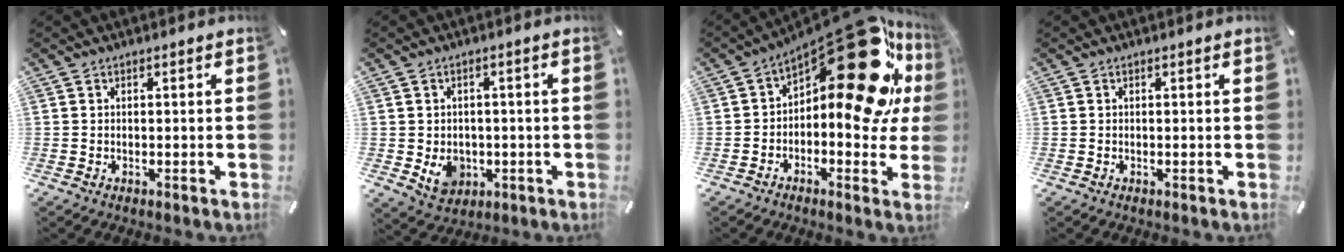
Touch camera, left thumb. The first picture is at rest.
{"total": 6.3, "force": [-1.2, 5.4, 3.0], "torque": [-0.041, 0.003, -0.019]}
{"total": 26.4, "force": [10.0, 12.0, 21.2], "torque": [-0.251, -0.090, 0.175]}
{"total": 0.0}